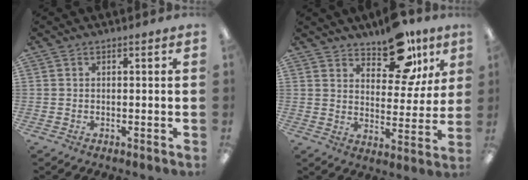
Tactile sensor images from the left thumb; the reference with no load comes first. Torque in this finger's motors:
{"motor_torque": [0.23, 0.30, 0.10, -0.23, 0.02]}